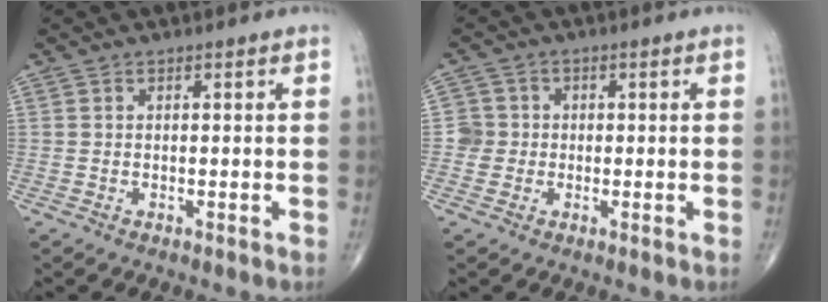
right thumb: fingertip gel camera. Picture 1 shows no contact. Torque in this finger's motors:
{"motor_torque": [-0.02, 0.17, 0.15, 0.03, 0.00]}